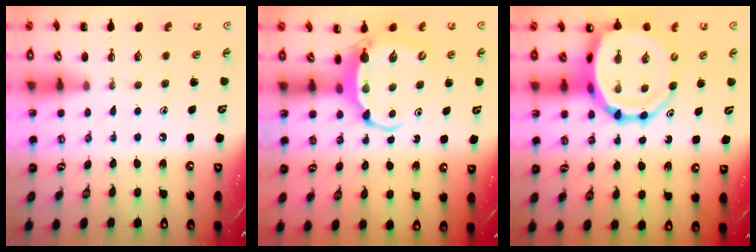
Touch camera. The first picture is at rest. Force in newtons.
{"total": 6.3, "press": 6.2, "slide": 1.2}
{"total": 14.2, "press": 13.6, "slide": 4.1}